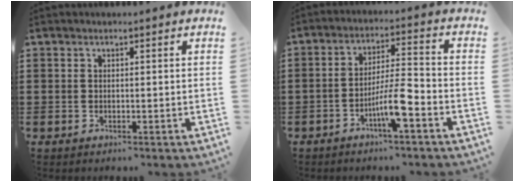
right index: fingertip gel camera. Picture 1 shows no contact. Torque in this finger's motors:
{"motor_torque": [2.14, 0.00, 1.05, 0.21]}